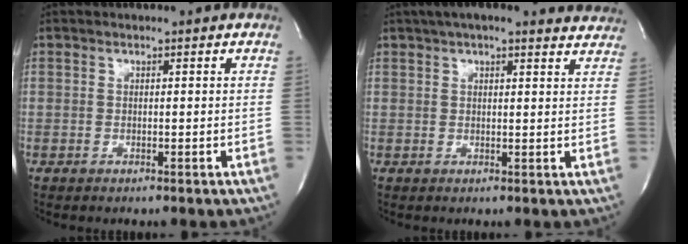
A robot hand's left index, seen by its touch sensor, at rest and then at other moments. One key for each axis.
{"total": 13.3, "fx": 11.8, "fy": 2.6, "fz": 5.6, "tx": -0.073, "ty": 0.027, "tz": 0.138}